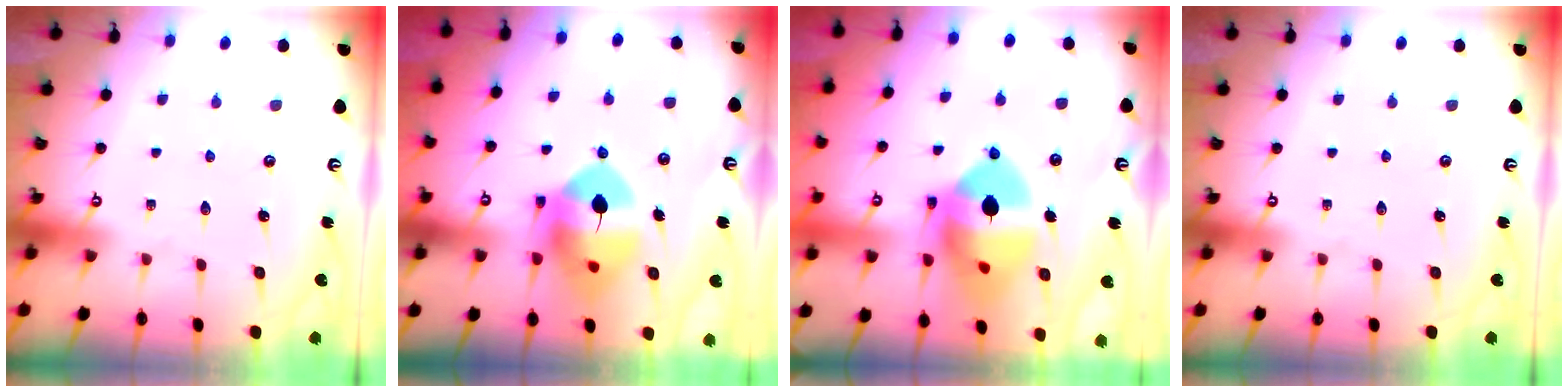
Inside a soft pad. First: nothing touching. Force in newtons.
{"total": 13.1, "press": 12.9, "slide": 2.1}
{"total": 16.7, "press": 16.4, "slide": 2.7}
{"total": 0.0}